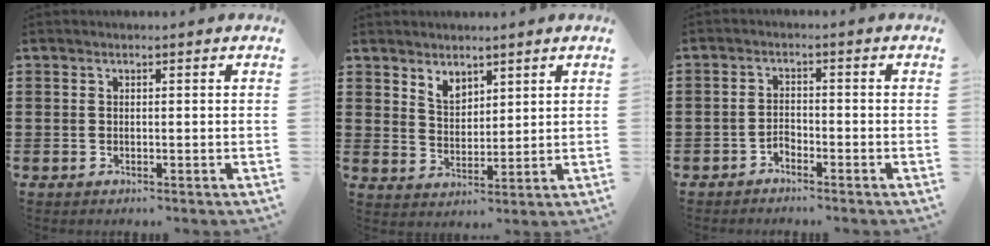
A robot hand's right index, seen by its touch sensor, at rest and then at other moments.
{"total": 3.6, "force": [3.0, 1.8, 0.6], "torque": [-0.022, 0.001, 0.057]}
{"total": 1.8, "force": [-1.7, 0.7, 0.4], "torque": [-0.014, 0.003, -0.035]}